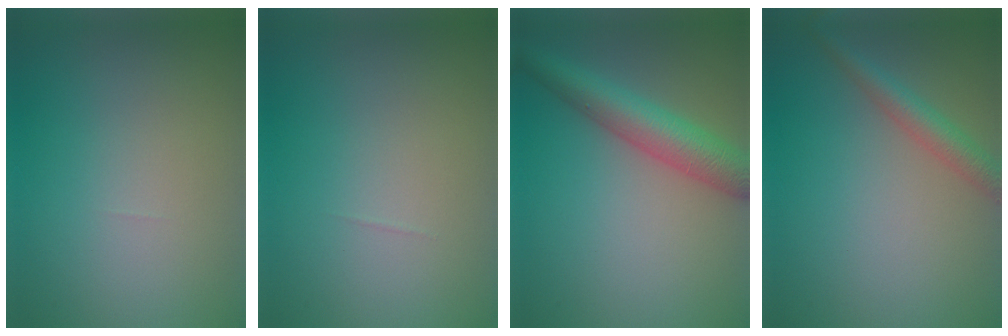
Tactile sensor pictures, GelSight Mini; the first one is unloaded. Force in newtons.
{"total": 0.0}
{"total": 5.4, "press": 5.4, "slide": 0.2}
{"total": 2.8, "press": 2.8, "slide": 0.1}